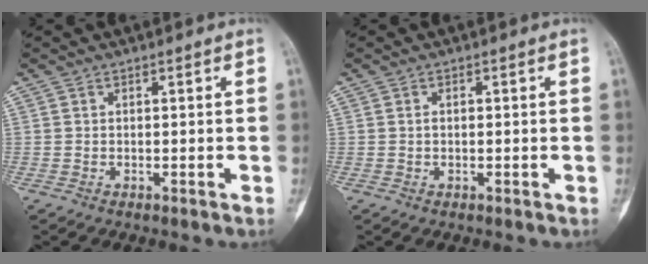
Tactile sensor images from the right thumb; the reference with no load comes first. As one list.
[{"total": 0.7, "force": [0.0, 0.4, 0.6], "torque": [-0.010, 0.003, 0.001]}]